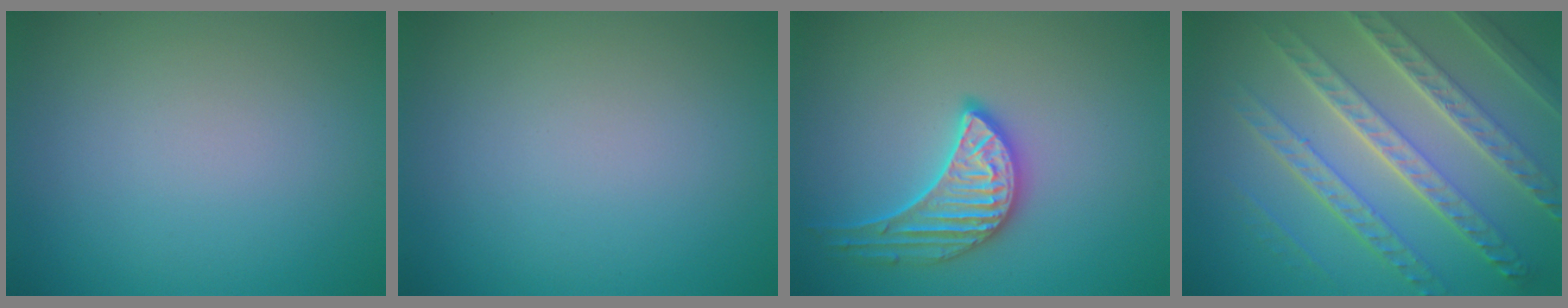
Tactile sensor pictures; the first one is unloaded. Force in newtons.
{"total": 0.0}
{"total": 3.4, "press": 3.3, "slide": 0.4}
{"total": 8.2, "press": 5.9, "slide": 5.7}